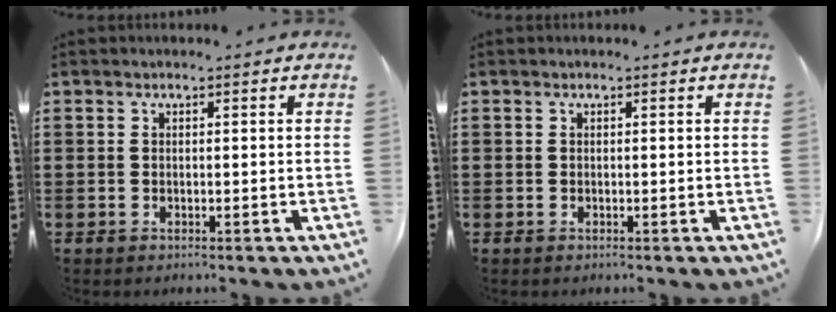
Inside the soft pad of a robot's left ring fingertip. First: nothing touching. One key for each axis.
{"total": 0.0}